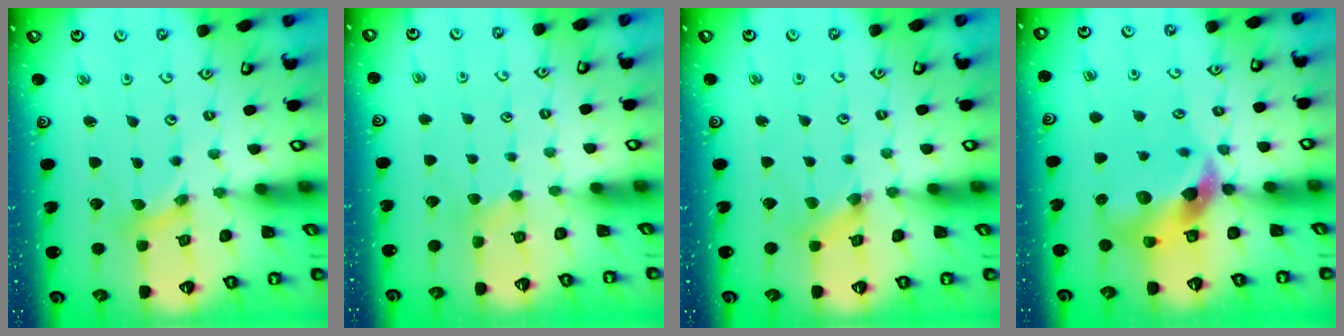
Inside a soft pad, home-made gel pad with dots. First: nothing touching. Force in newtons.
{"total": 2.4, "press": 2.3, "slide": 0.5}
{"total": 2.0, "press": 2.0, "slide": 0.2}
{"total": 12.0, "press": 11.8, "slide": 1.9}